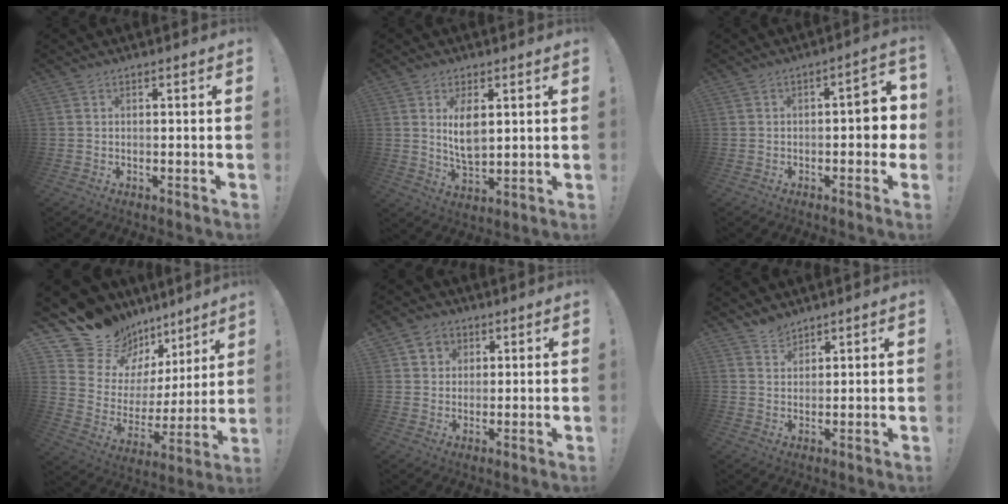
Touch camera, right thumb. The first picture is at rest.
{"total": 7.4, "force": [2.5, 3.9, 5.8], "torque": [-0.107, -0.020, 0.036]}
{"total": 6.0, "force": [-1.3, 2.7, 5.2], "torque": [-0.065, 0.005, -0.025]}
{"total": 15.6, "force": [13.5, 7.5, 1.9], "torque": [-0.029, -0.124, 0.260]}
{"total": 5.4, "force": [2.2, 4.8, 0.9], "torque": [-0.014, -0.011, 0.045]}
{"total": 3.9, "force": [3.6, 1.4, 0.4], "torque": [-0.002, -0.024, 0.067]}